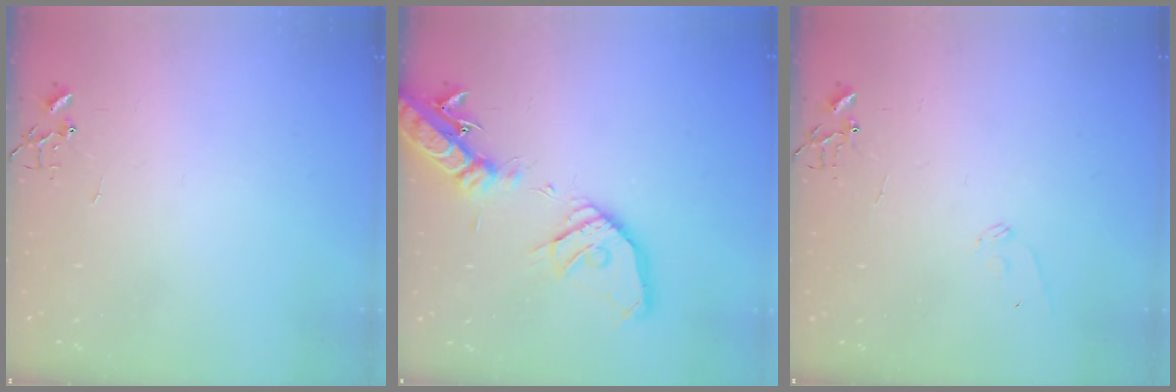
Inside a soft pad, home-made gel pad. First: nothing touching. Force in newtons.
{"total": 20.7, "press": 20.4, "slide": 3.6}
{"total": 7.1, "press": 7.0, "slide": 0.7}